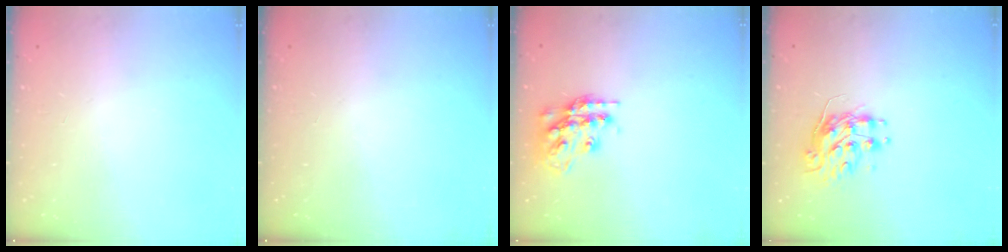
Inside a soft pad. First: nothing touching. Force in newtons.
{"total": 0.0}
{"total": 17.3, "press": 17.3, "slide": 1.4}
{"total": 8.8, "press": 8.8, "slide": 0.3}